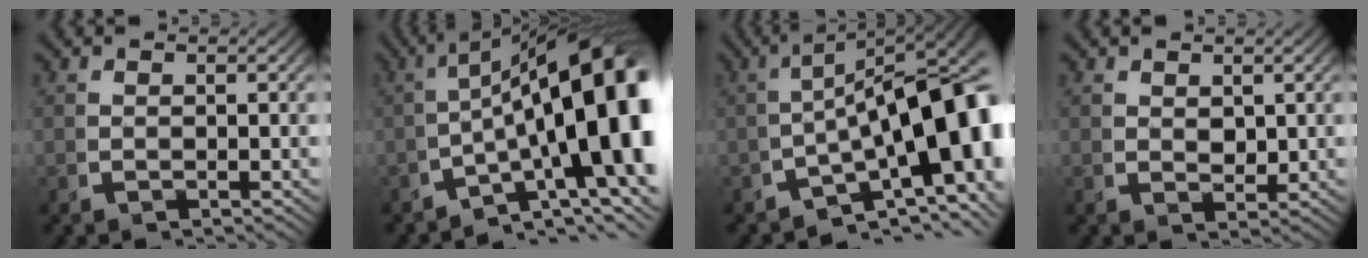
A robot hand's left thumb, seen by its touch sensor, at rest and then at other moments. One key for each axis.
{"total": 21.1, "fx": -1.7, "fy": 12.0, "fz": 17.3, "tx": -0.226, "ty": -0.047, "tz": -0.017}
{"total": 16.2, "fx": -2.3, "fy": 8.6, "fz": 13.6, "tx": -0.198, "ty": -0.045, "tz": -0.016}
{"total": 1.3, "fx": 0.8, "fy": 0.8, "fz": 0.7, "tx": -0.003, "ty": -0.009, "tz": 0.023}